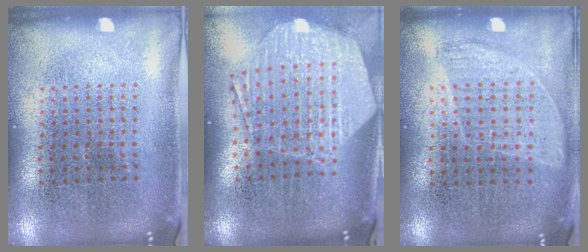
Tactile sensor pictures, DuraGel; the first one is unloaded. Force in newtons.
{"total": 3.0, "press": 2.4, "slide": 1.8}
{"total": 0.9, "press": 0.8, "slide": 0.5}